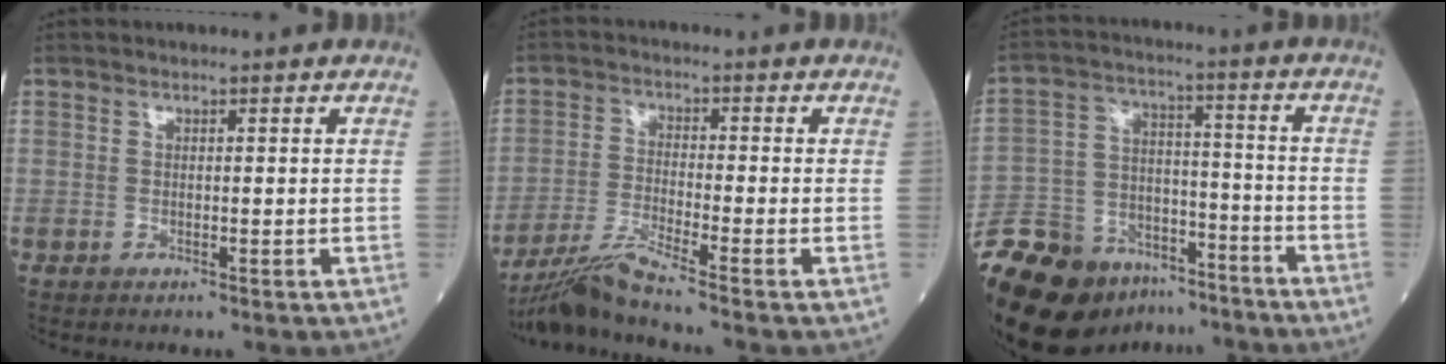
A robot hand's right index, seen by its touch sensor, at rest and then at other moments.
{"total": 6.7, "force": [-5.7, -2.0, 2.8], "torque": [-0.063, -0.030, -0.113]}
{"total": 23.0, "force": [-17.2, 11.5, 10.1], "torque": [-0.250, 0.001, -0.283]}